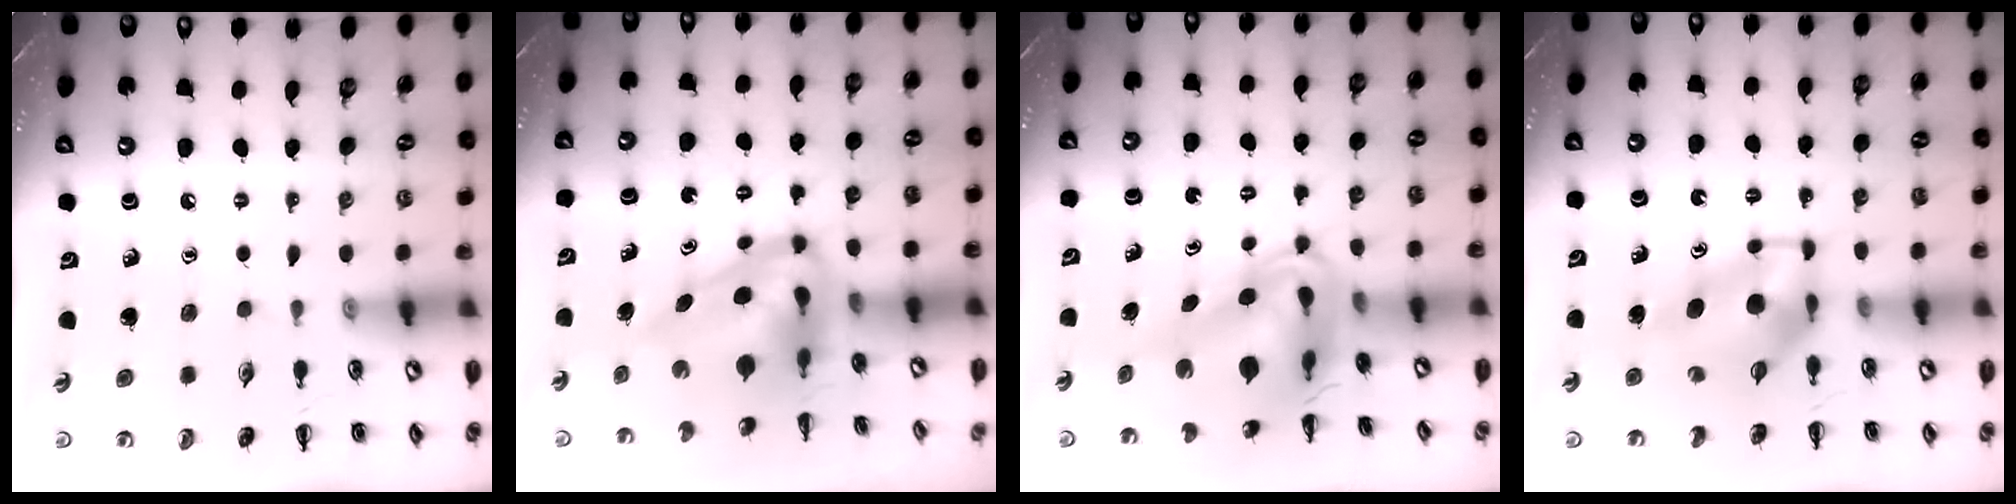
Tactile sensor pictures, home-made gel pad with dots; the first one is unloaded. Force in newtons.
{"total": 7.5, "press": 7.2, "slide": 2.2}
{"total": 7.9, "press": 7.5, "slide": 2.6}
{"total": 5.4, "press": 5.3, "slide": 0.9}